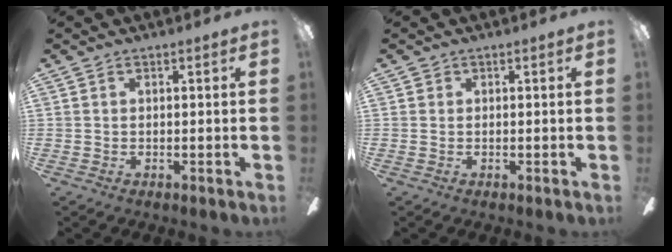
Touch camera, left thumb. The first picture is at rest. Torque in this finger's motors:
{"motor_torque": [0.00, 0.00, -0.04, 0.07, 0.00]}